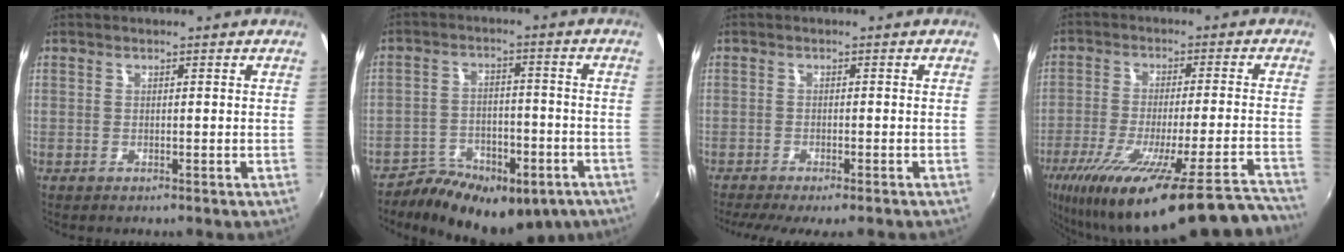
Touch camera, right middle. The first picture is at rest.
{"total": 18.5, "force": [-12.3, 9.6, 10.0], "torque": [-0.191, -0.013, -0.168]}
{"total": 7.2, "force": [-5.9, 0.9, 4.1], "torque": [-0.088, -0.030, -0.094]}
{"total": 28.5, "force": [-23.7, 1.9, 15.7], "torque": [-0.257, -0.084, -0.349]}